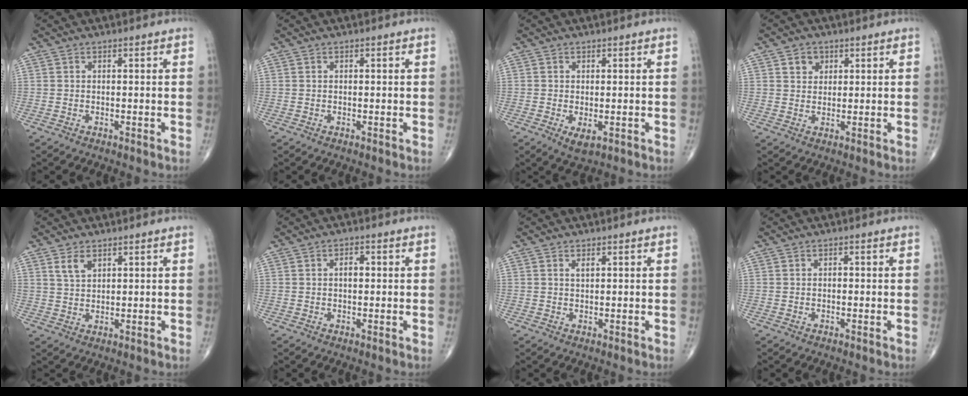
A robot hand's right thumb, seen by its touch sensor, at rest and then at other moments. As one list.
[{"total": 0.0}, {"total": 2.8, "force": [-0.8, 1.3, 2.4], "torque": [-0.042, -0.008, -0.008]}, {"total": 3.3, "force": [1.5, 2.7, 1.2], "torque": [0.000, -0.007, 0.023]}, {"total": 3.5, "force": [2.0, 1.9, 2.1], "torque": [-0.033, -0.009, 0.043]}, {"total": 2.4, "force": [0.3, 1.3, 1.9], "torque": [-0.027, 0.007, 0.002]}, {"total": 1.1, "force": [0.5, 0.5, 0.8], "torque": [-0.015, 0.002, 0.010]}, {"total": 0.8, "force": [-0.1, 0.5, 0.6], "torque": [-0.009, 0.003, -0.002]}]